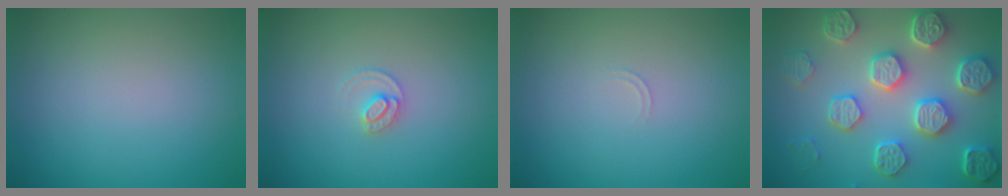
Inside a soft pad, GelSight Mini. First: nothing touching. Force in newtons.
{"total": 1.5, "press": 1.5, "slide": 0.2}
{"total": 0.6, "press": 0.6, "slide": 0.2}
{"total": 7.6, "press": 6.3, "slide": 4.3}